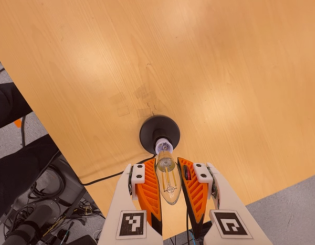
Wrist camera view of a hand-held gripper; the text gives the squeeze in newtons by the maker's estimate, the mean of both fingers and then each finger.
{"total": 19.3, "left": 20.4, "right": 18.2}